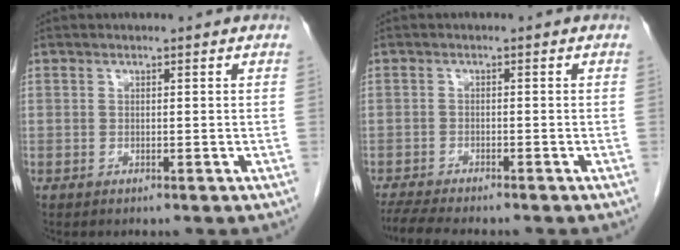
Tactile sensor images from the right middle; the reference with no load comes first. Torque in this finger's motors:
{"motor_torque": [0.25, -0.22, 0.00, 0.02]}